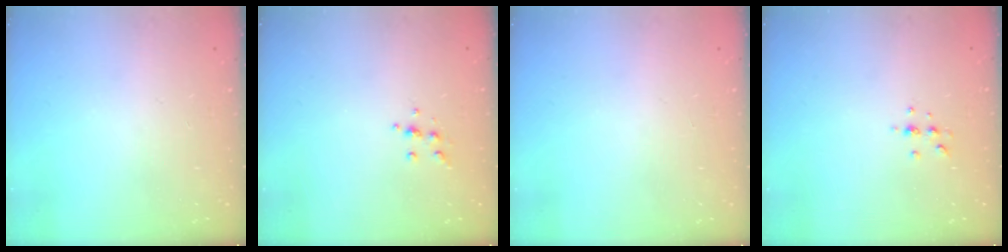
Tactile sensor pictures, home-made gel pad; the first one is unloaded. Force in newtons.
{"total": 4.8, "press": 4.7, "slide": 0.8}
{"total": 0.0}
{"total": 4.1, "press": 3.7, "slide": 1.7}